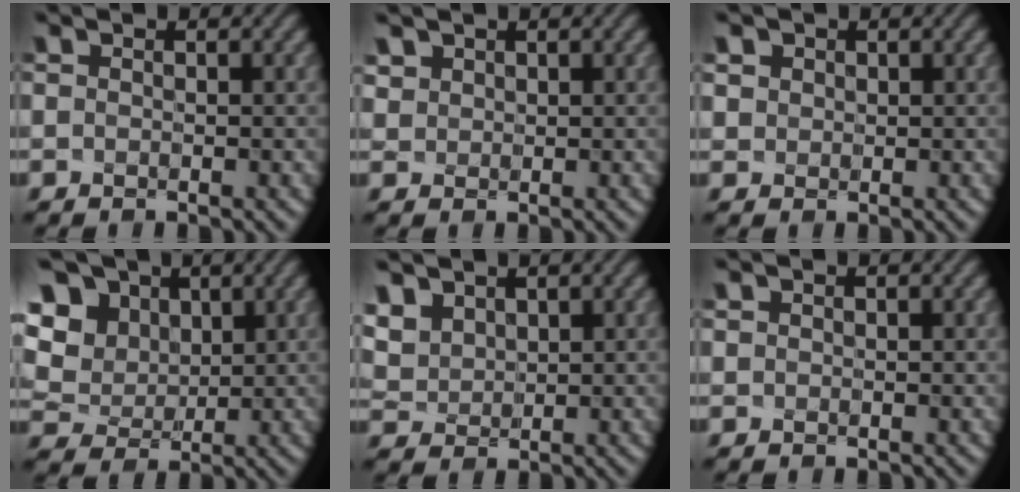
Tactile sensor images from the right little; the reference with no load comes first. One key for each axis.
{"total": 3.0, "fx": 1.5, "fy": 2.4, "fz": 1.0, "tx": -0.056, "ty": 0.011, "tz": 0.030}
{"total": 1.9, "fx": 0.8, "fy": 1.6, "fz": 0.5, "tx": -0.032, "ty": 0.005, "tz": 0.016}
{"total": 9.1, "fx": 4.2, "fy": 7.1, "fz": 3.7, "tx": -0.113, "ty": 0.017, "tz": 0.080}
{"total": 6.3, "fx": 3.0, "fy": 4.7, "fz": 2.8, "tx": -0.092, "ty": 0.024, "tz": 0.056}
{"total": 0.6, "fx": 0.3, "fy": 0.5, "fz": 0.3, "tx": -0.012, "ty": 0.010, "tz": 0.001}